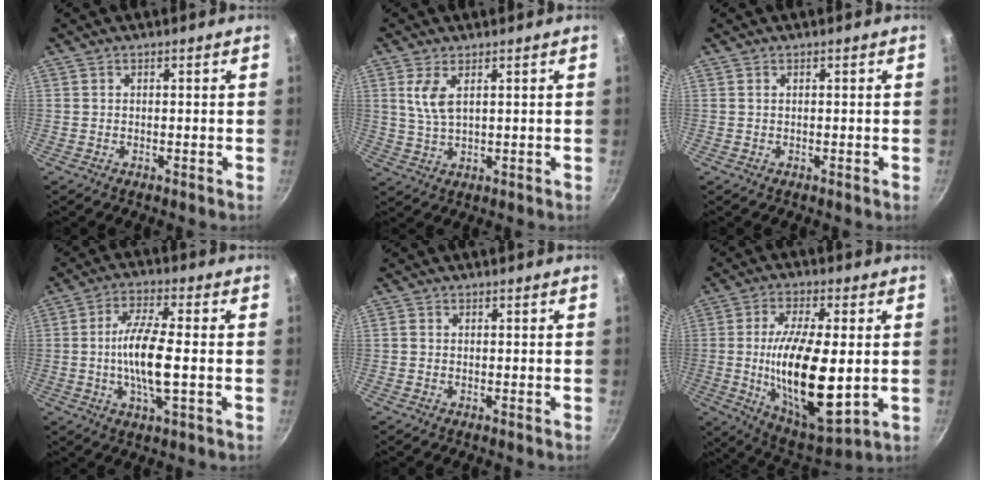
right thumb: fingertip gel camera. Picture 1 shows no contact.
{"total": 5.0, "force": [1.9, 2.1, 4.2], "torque": [-0.084, -0.012, 0.042]}
{"total": 0.0}
{"total": 10.6, "force": [-0.9, 2.7, 10.2], "torque": [-0.199, 0.012, -0.024]}
{"total": 0.7, "force": [-0.1, 0.6, 0.3], "torque": [-0.005, 0.002, -0.003]}
{"total": 20.2, "force": [-0.9, 7.5, 18.7], "torque": [-0.320, -0.011, -0.009]}